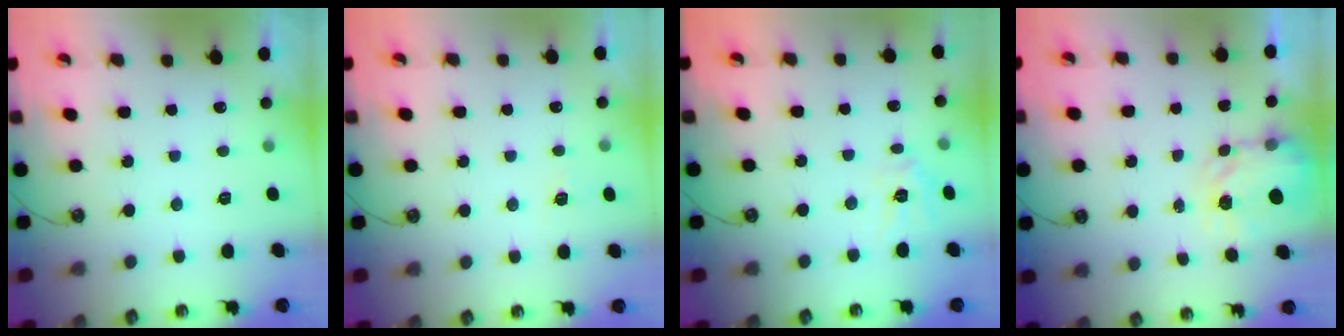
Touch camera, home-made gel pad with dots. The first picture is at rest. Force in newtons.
{"total": 2.7, "press": 2.7, "slide": 0.3}
{"total": 8.3, "press": 8.3, "slide": 0.5}
{"total": 3.8, "press": 3.7, "slide": 0.5}